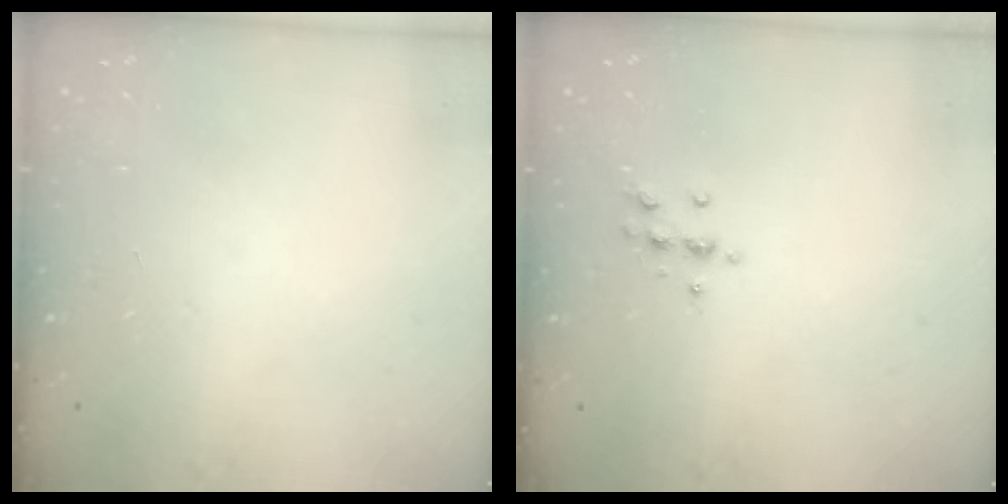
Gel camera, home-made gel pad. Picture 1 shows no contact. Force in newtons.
{"total": 6.2, "press": 6.2, "slide": 0.9}